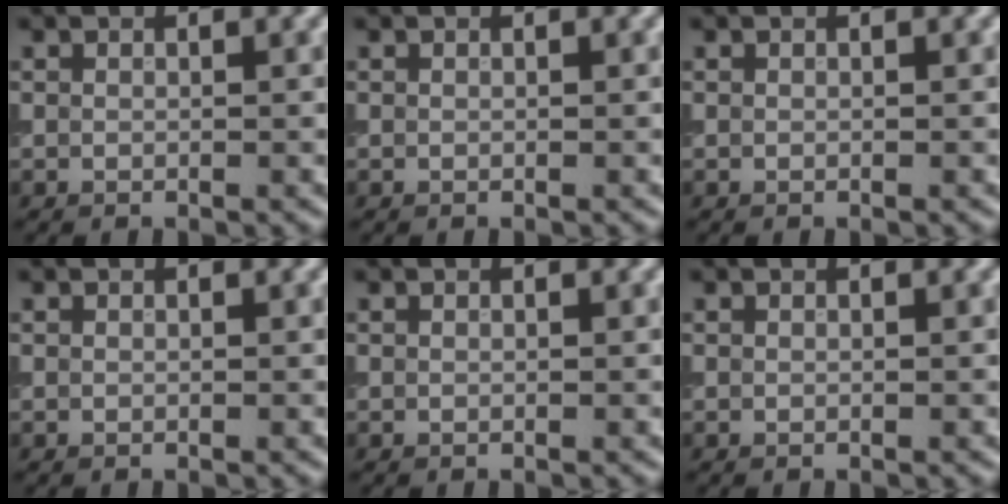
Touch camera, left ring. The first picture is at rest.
{"total": 0.0}
{"total": 0.0}
{"total": 0.0}
{"total": 0.0}
{"total": 0.0}